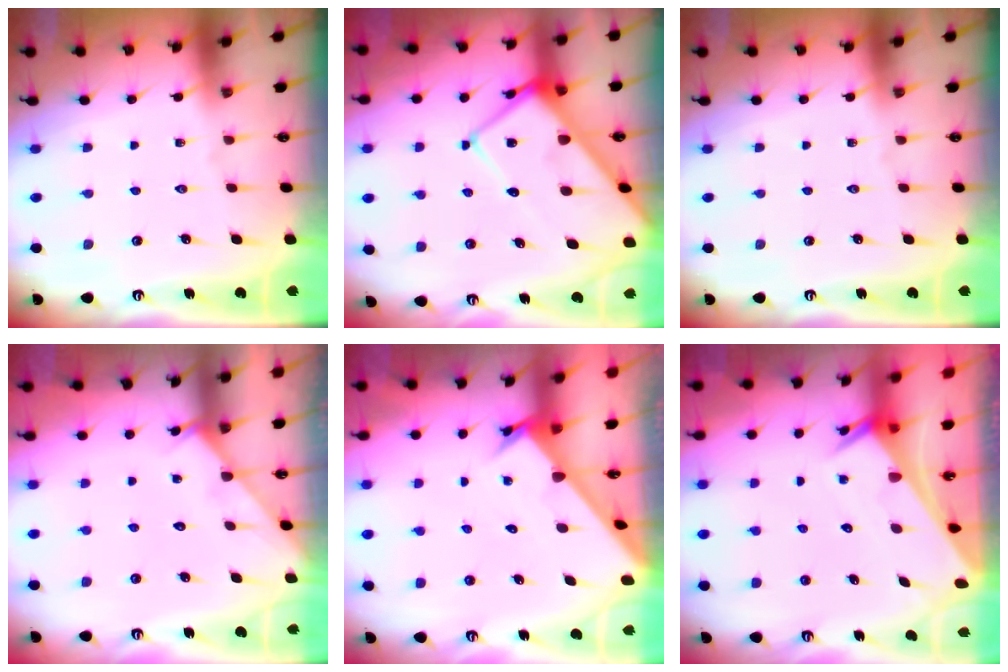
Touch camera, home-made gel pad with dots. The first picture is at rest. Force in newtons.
{"total": 13.2, "press": 13.1, "slide": 1.1}
{"total": 0.0}
{"total": 2.7, "press": 2.7, "slide": 0.3}
{"total": 2.7, "press": 2.7, "slide": 0.3}
{"total": 2.7, "press": 2.7, "slide": 0.1}